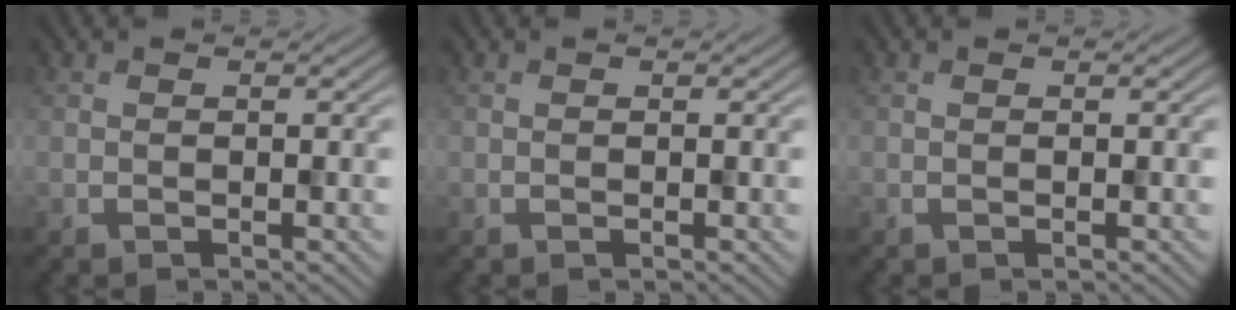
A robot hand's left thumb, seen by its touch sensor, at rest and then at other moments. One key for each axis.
{"total": 0.0}
{"total": 0.0}